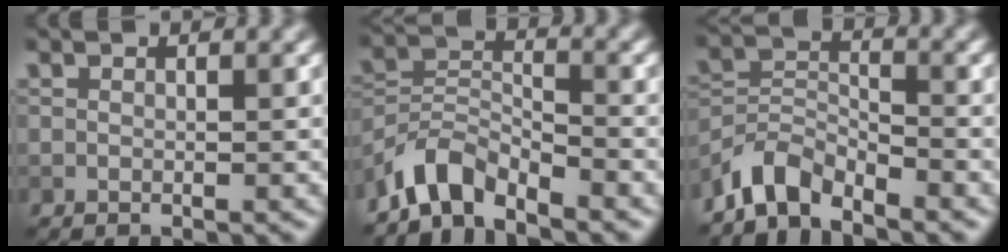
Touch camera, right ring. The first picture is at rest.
{"total": 4.5, "force": [-3.9, 1.4, 1.7], "torque": [-0.025, 0.005, -0.086]}
{"total": 4.1, "force": [-3.6, 1.4, 1.3], "torque": [-0.022, 0.004, -0.083]}